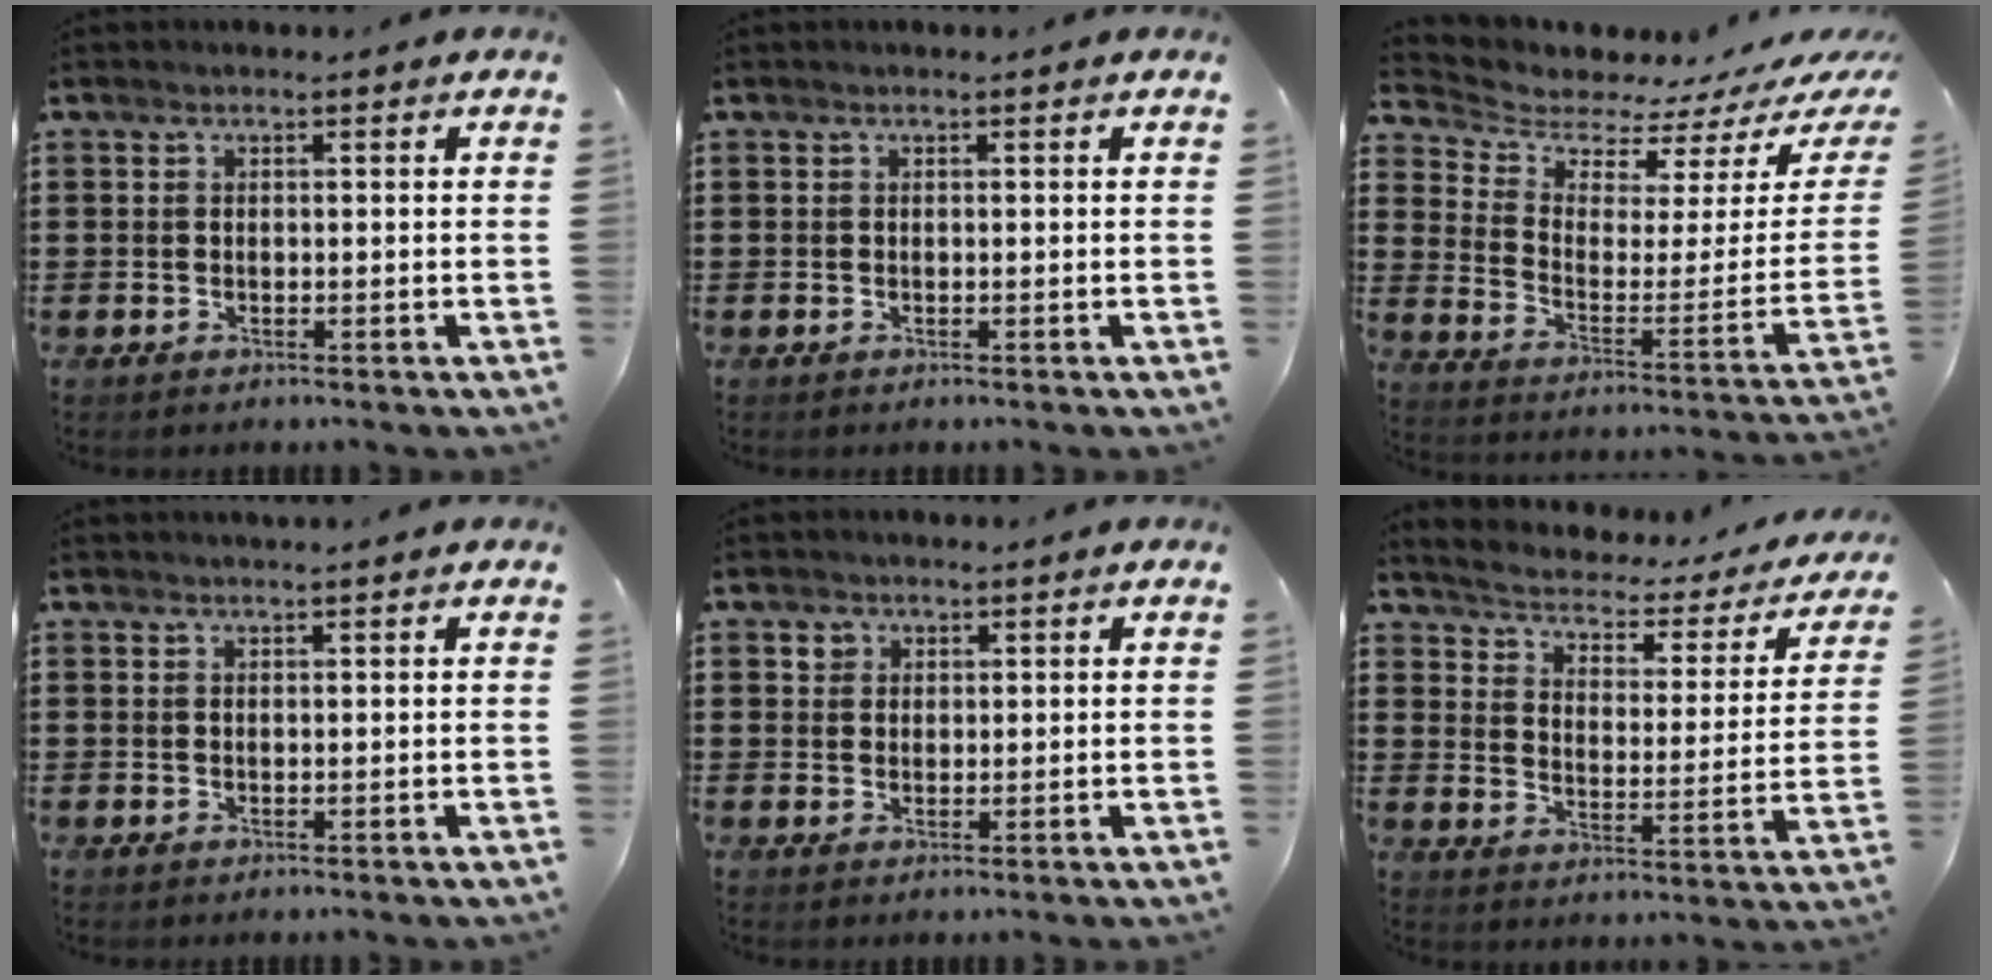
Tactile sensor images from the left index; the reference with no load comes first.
{"total": 0.0}
{"total": 5.7, "force": [5.4, 2.0, 0.3], "torque": [-0.047, -0.050, 0.094]}
{"total": 0.6, "force": [0.6, -0.1, 0.3], "torque": [-0.004, -0.002, 0.011]}
{"total": 1.7, "force": [1.0, 1.3, 0.1], "torque": [-0.007, 0.004, 0.020]}
{"total": 2.2, "force": [2.1, 0.4, 0.5], "torque": [-0.028, -0.025, 0.023]}